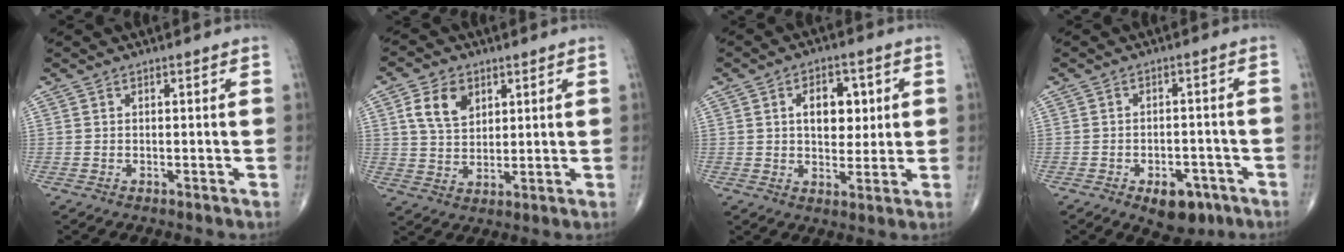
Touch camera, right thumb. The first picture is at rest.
{"total": 7.9, "force": [3.3, 5.4, 4.7], "torque": [-0.068, -0.012, 0.064]}
{"total": 8.5, "force": [1.9, 5.4, 6.3], "torque": [-0.051, -0.006, 0.028]}
{"total": 7.4, "force": [-4.1, 4.3, 4.5], "torque": [-0.041, 0.020, -0.051]}